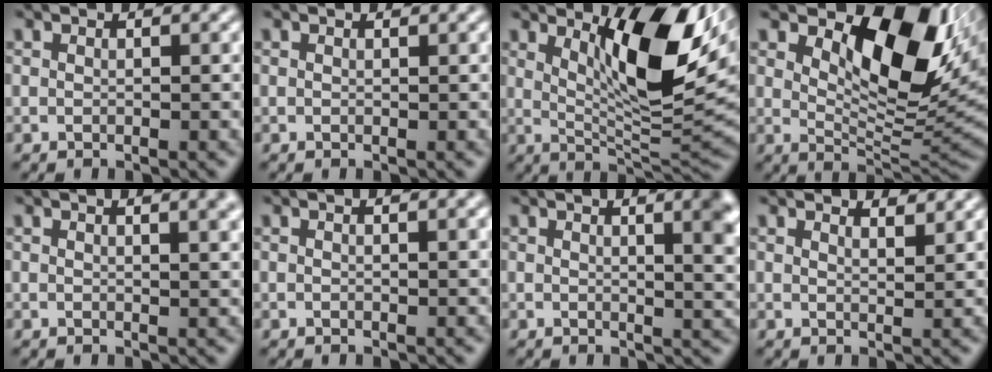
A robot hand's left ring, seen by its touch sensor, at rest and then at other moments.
{"total": 0.0}
{"total": 10.5, "force": [3.8, 3.2, 9.2], "torque": [-0.144, -0.004, 0.076]}
{"total": 10.7, "force": [3.9, 5.2, 8.5], "torque": [-0.129, -0.002, 0.072]}
{"total": 4.2, "force": [2.3, 1.8, 3.1], "torque": [-0.012, 0.025, 0.009]}
{"total": 1.3, "force": [0.4, 0.4, 1.2], "torque": [-0.015, 0.003, 0.001]}
{"total": 6.8, "force": [2.5, 2.7, 5.8], "torque": [-0.021, 0.021, 0.030]}
{"total": 2.6, "force": [2.4, 0.6, 0.8], "torque": [0.000, 0.009, 0.027]}